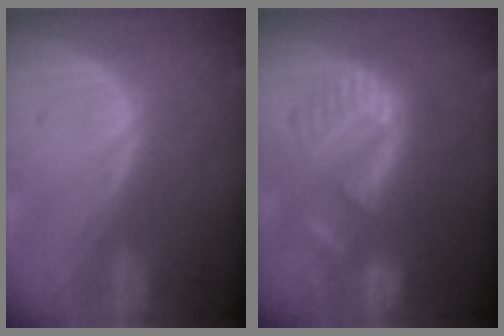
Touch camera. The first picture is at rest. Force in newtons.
{"total": 8.7, "press": 8.2, "slide": 2.8}